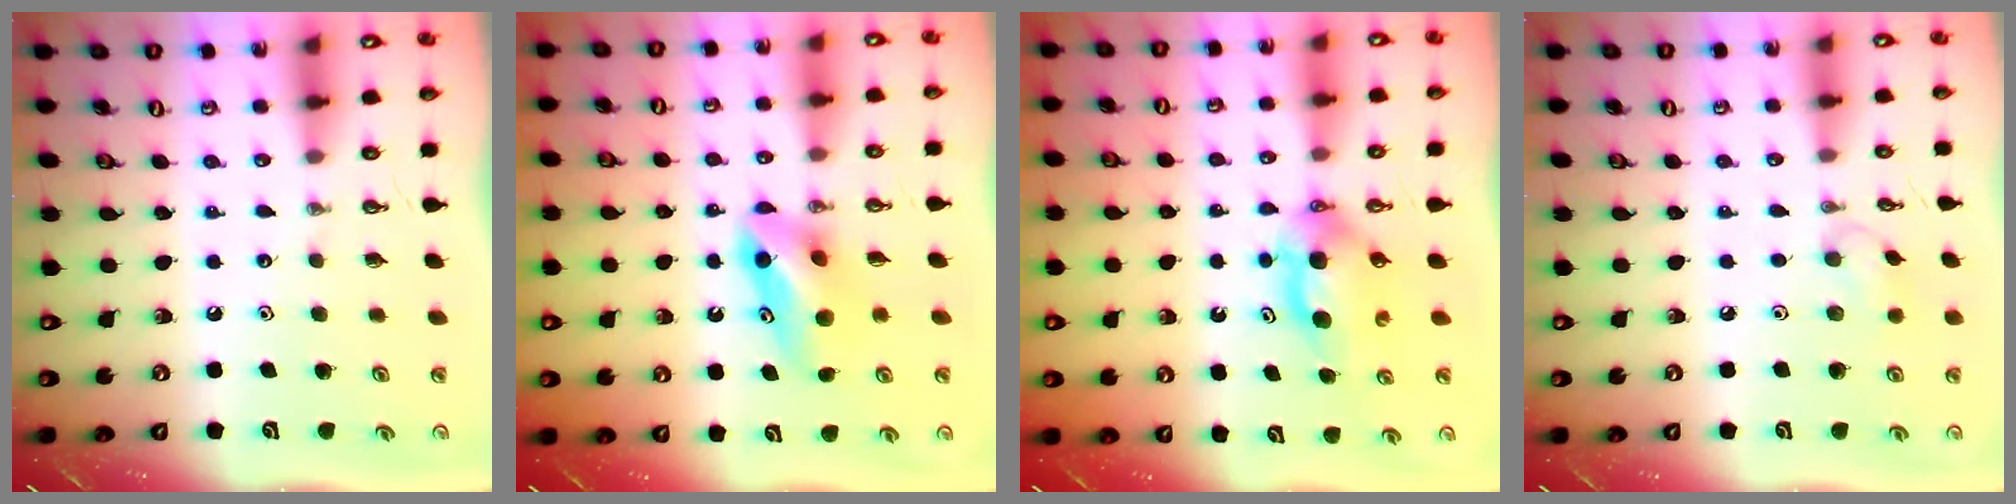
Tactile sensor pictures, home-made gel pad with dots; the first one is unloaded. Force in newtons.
{"total": 8.1, "press": 7.9, "slide": 1.9}
{"total": 5.9, "press": 5.8, "slide": 1.2}
{"total": 5.7, "press": 5.7, "slide": 0.6}